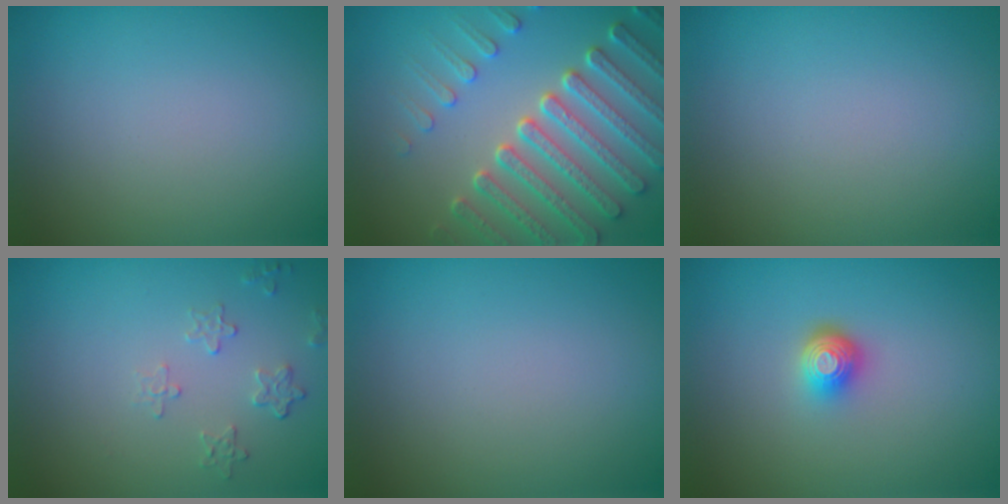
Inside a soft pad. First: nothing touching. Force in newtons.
{"total": 7.3, "press": 5.6, "slide": 4.7}
{"total": 0.0}
{"total": 1.6, "press": 0.9, "slide": 1.4}
{"total": 0.0}
{"total": 2.1, "press": 1.5, "slide": 1.5}